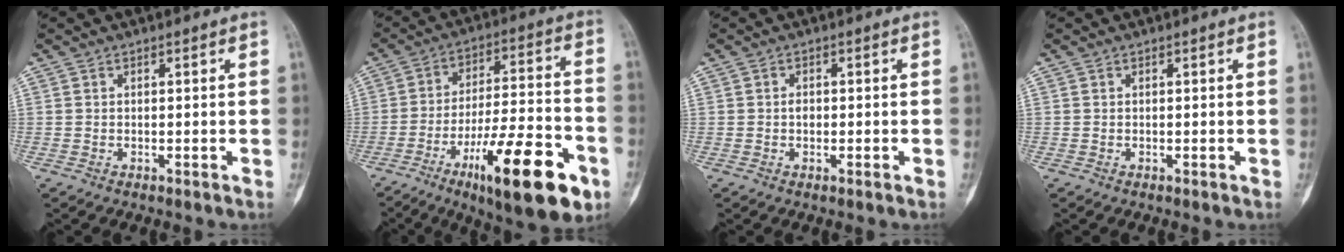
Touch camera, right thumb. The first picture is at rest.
{"total": 22.1, "force": [-10.5, 6.0, 18.5], "torque": [-0.265, 0.049, -0.159]}
{"total": 1.2, "force": [-0.3, 0.7, 0.9], "torque": [-0.010, 0.001, -0.006]}
{"total": 0.0}